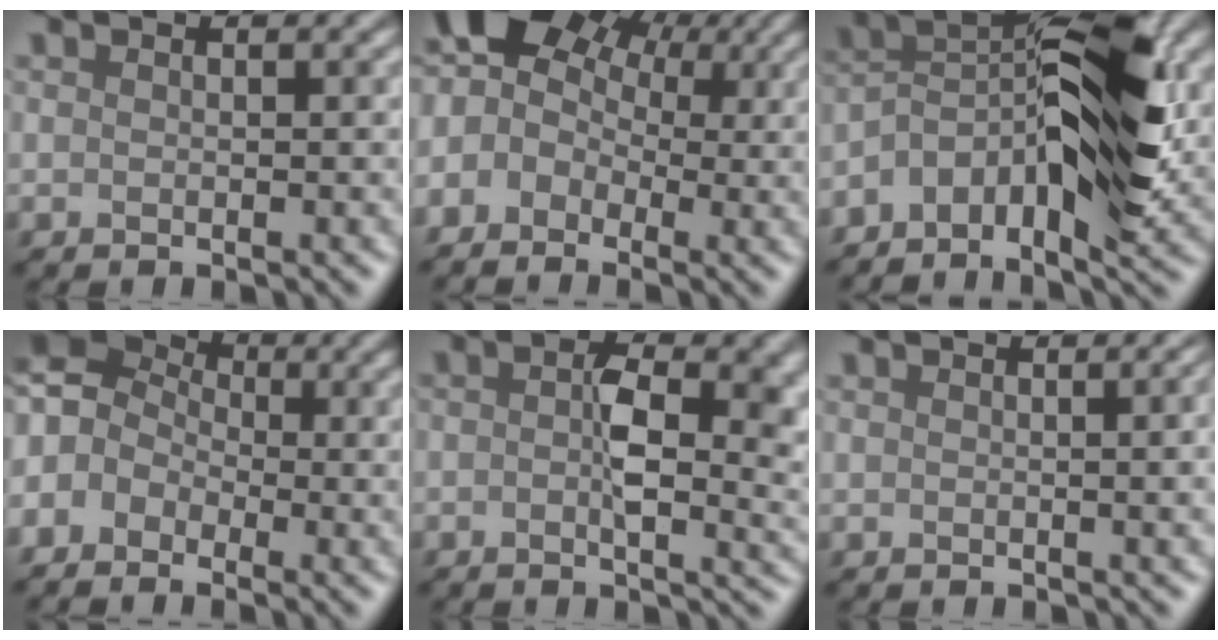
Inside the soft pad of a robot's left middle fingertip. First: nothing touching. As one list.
[{"total": 6.3, "force": [0.8, 4.9, 4.0], "torque": [-0.117, 0.008, 0.029]}, {"total": 7.5, "force": [-3.6, 2.1, 6.3], "torque": [-0.126, 0.011, -0.056]}, {"total": 3.5, "force": [-1.8, 2.9, 1.0], "torque": [-0.056, 0.007, -0.019]}, {"total": 4.0, "force": [-0.2, 0.6, 4.0], "torque": [-0.088, 0.002, 0.015]}, {"total": 6.4, "force": [0.8, 3.3, 5.4], "torque": [-0.009, 0.042, -0.016]}]